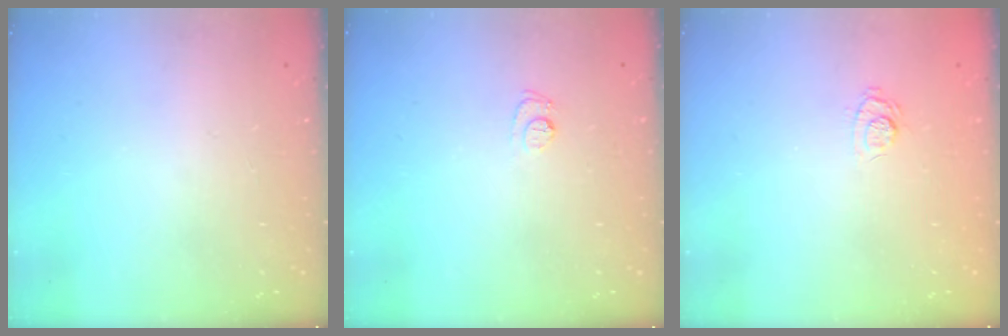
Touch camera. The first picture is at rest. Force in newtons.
{"total": 5.7, "press": 5.7, "slide": 0.6}
{"total": 6.9, "press": 6.7, "slide": 1.5}